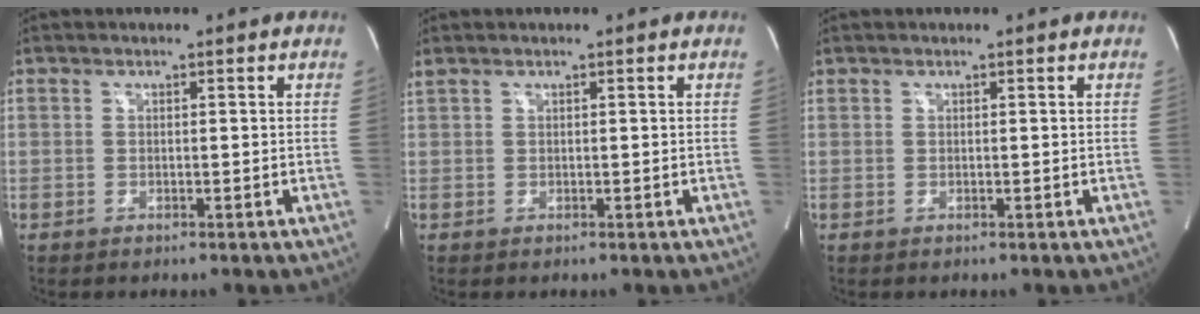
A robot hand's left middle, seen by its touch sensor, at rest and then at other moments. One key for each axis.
{"total": 0.9, "fx": 0.7, "fy": -0.2, "fz": 0.6, "tx": -0.033, "ty": 0.025, "tz": 0.022}
{"total": 0.0}